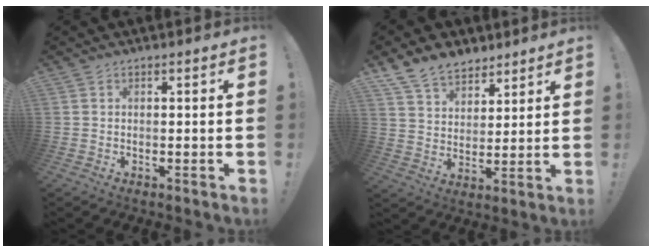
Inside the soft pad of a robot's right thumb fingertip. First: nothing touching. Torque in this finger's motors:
{"motor_torque": [-0.52, 1.67, 0.82, 0.71, 0.31]}